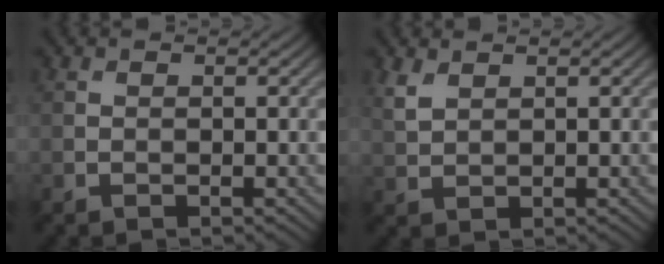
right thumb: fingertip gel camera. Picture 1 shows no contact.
{"total": 2.4, "force": [1.6, 1.2, 1.4], "torque": [-0.042, 0.001, 0.040]}